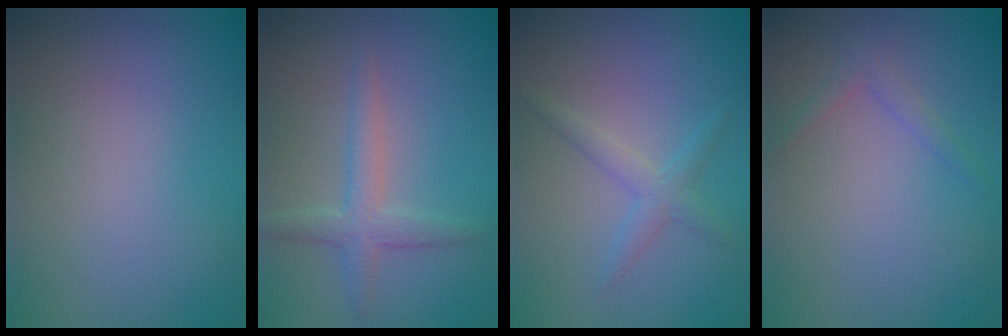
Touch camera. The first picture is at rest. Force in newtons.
{"total": 2.7, "press": 2.7, "slide": 0.0}
{"total": 1.4, "press": 1.4, "slide": 0.0}
{"total": 1.3, "press": 1.3, "slide": 0.1}